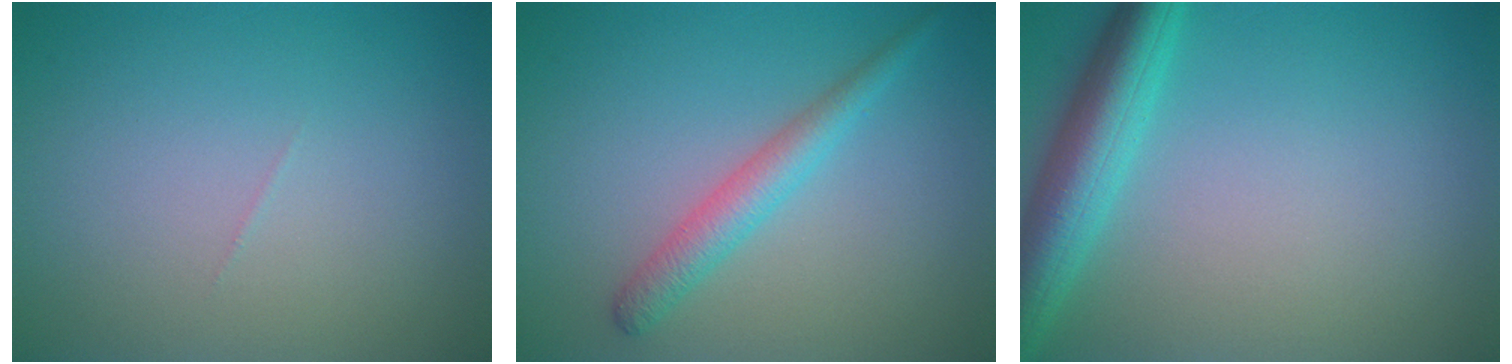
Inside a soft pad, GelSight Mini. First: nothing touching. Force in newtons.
{"total": 2.7, "press": 2.7, "slide": 0.1}
{"total": 5.3, "press": 5.3, "slide": 0.2}